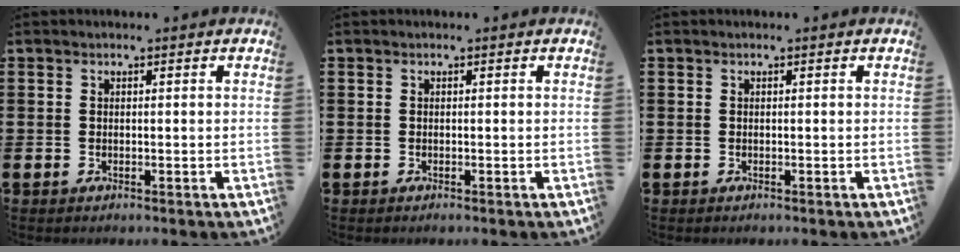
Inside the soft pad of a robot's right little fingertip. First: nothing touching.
{"total": 0.0}
{"total": 0.0}